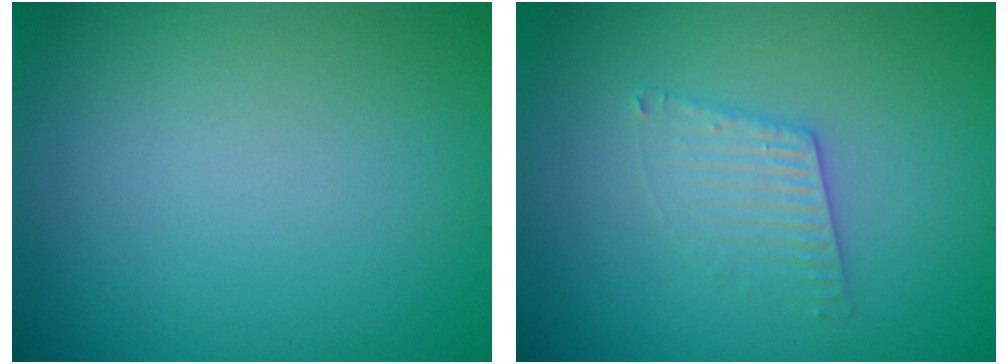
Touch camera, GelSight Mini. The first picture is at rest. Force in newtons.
{"total": 2.1, "press": 2.1, "slide": 0.3}